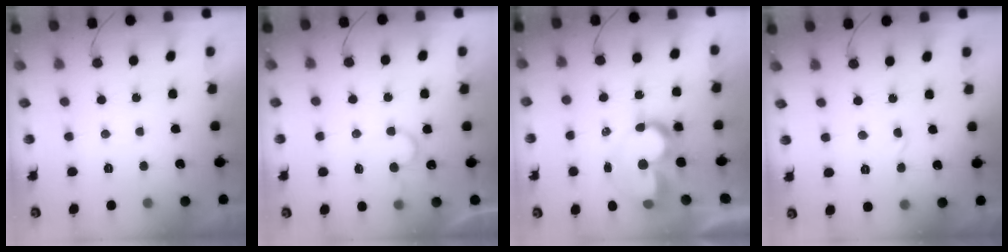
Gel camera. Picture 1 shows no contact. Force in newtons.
{"total": 7.3, "press": 7.3, "slide": 0.3}
{"total": 9.0, "press": 9.0, "slide": 0.7}
{"total": 2.7, "press": 2.7, "slide": 0.3}